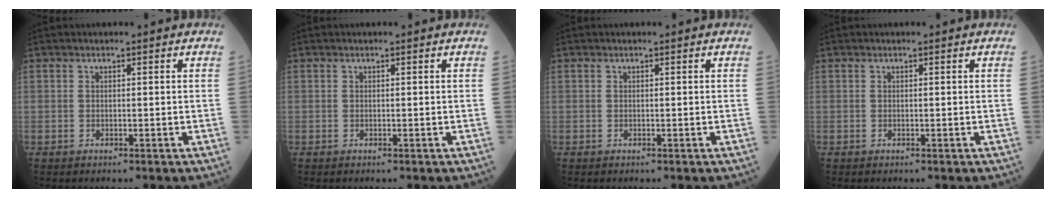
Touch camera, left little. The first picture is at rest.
{"total": 0.0}
{"total": 0.0}
{"total": 0.0}